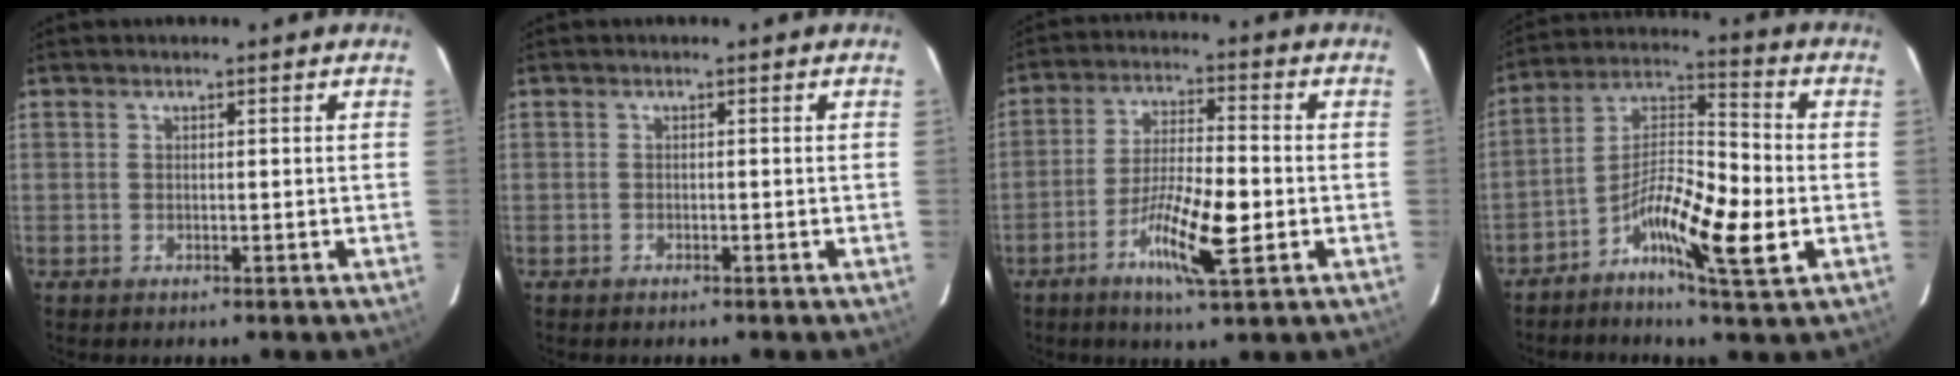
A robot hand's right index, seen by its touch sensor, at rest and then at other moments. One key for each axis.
{"total": 0.0}
{"total": 10.4, "fx": -3.5, "fy": 1.3, "fz": 9.7, "tx": -0.176, "ty": -0.005, "tz": -0.064}
{"total": 12.4, "fx": -4.6, "fy": 1.9, "fz": 11.4, "tx": -0.205, "ty": 0.008, "tz": -0.082}